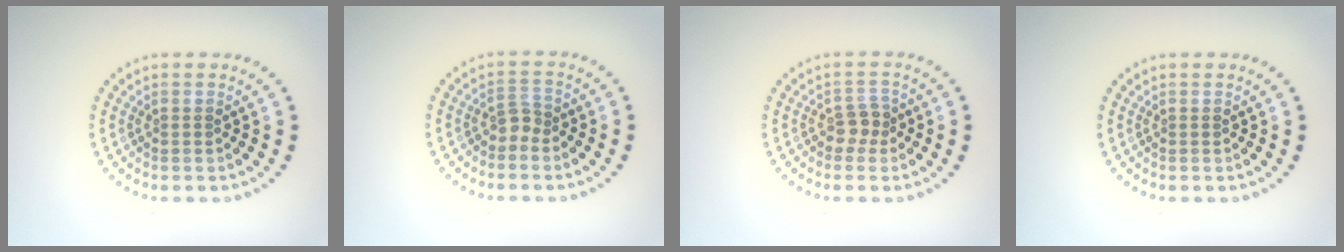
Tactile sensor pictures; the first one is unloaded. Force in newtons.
{"total": 1.6, "press": 1.1, "slide": 1.1}
{"total": 1.8, "press": 1.4, "slide": 1.0}
{"total": 0.0}